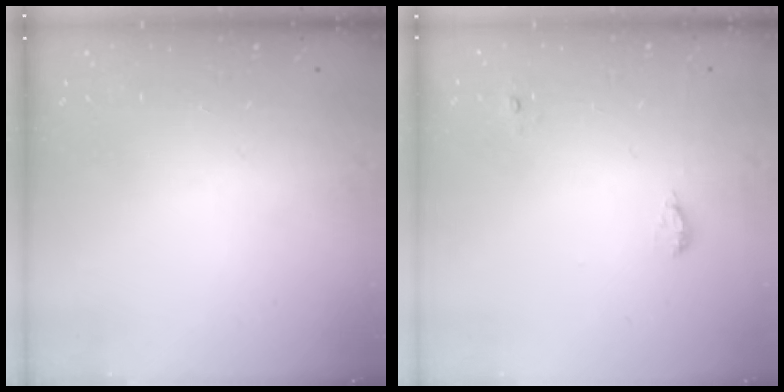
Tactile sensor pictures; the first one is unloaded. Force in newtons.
{"total": 5.3, "press": 5.0, "slide": 1.7}